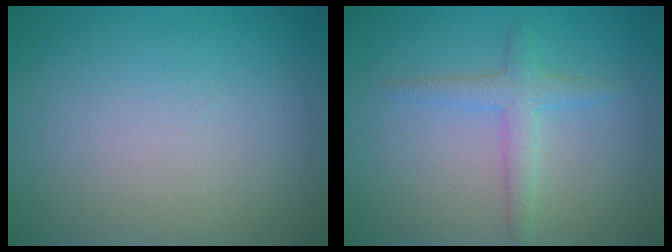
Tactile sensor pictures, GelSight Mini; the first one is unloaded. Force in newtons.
{"total": 2.2, "press": 2.2, "slide": 0.0}